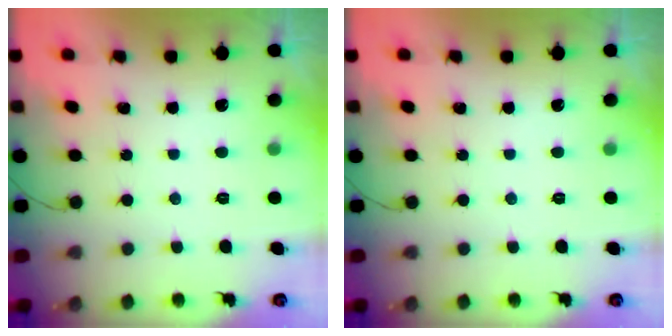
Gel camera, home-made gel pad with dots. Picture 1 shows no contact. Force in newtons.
{"total": 0.0}